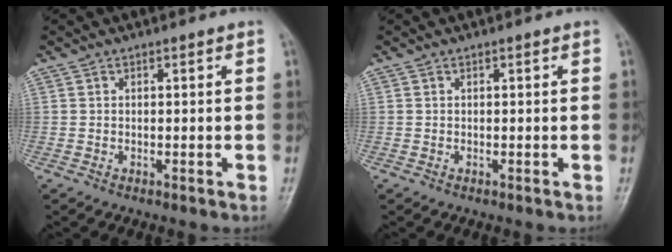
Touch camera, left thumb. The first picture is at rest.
{"total": 0.0}